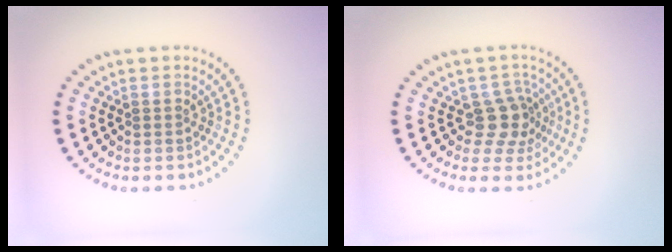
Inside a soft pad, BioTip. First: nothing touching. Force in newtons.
{"total": 2.9, "press": 2.2, "slide": 1.8}